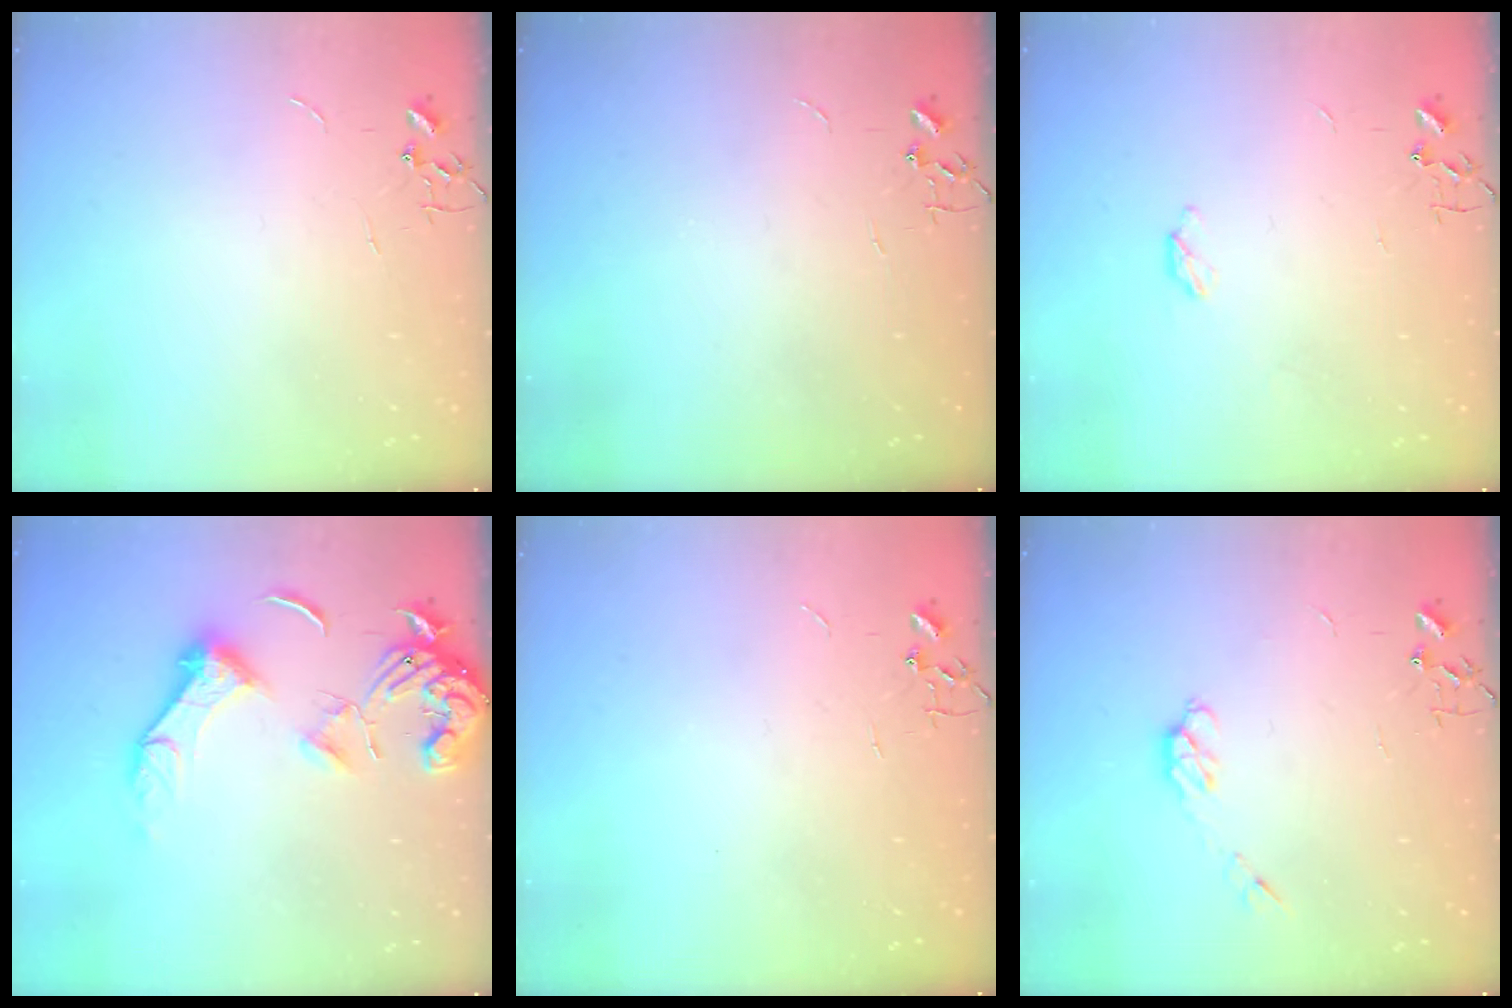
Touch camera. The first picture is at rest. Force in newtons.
{"total": 0.0}
{"total": 2.8, "press": 2.8, "slide": 0.5}
{"total": 14.4, "press": 14.3, "slide": 1.6}
{"total": 0.0}
{"total": 5.5, "press": 5.5, "slide": 0.5}